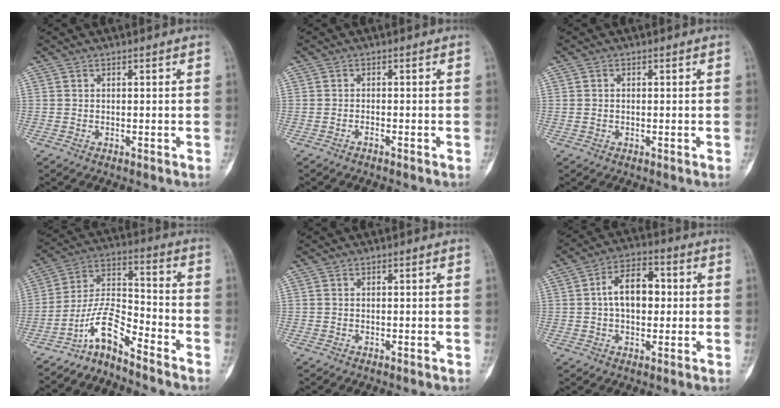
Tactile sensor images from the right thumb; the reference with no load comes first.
{"total": 0.6, "force": [-0.6, -0.1, 0.0], "torque": [-0.003, 0.004, -0.014]}
{"total": 0.8, "force": [0.0, 0.6, 0.6], "torque": [-0.012, 0.001, 0.001]}
{"total": 9.1, "force": [-7.3, 2.0, 5.0], "torque": [-0.103, 0.086, -0.149]}
{"total": 0.0}
{"total": 9.6, "force": [0.7, 5.9, 7.5], "torque": [-0.105, 0.022, 0.003]}